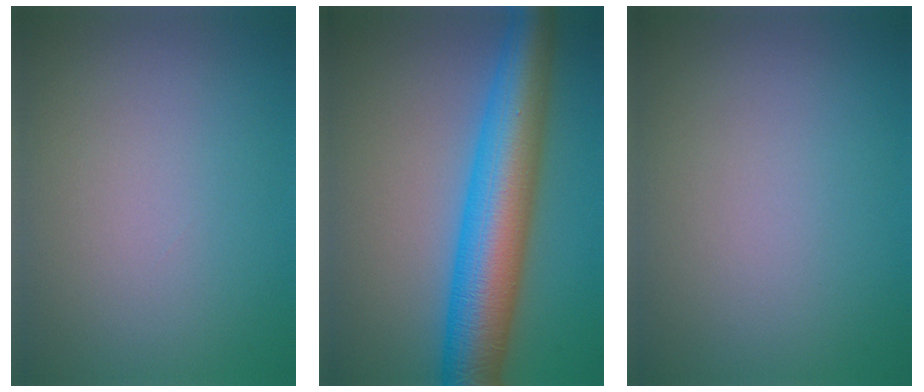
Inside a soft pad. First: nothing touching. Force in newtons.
{"total": 10.3, "press": 10.3, "slide": 0.1}
{"total": 0.0}